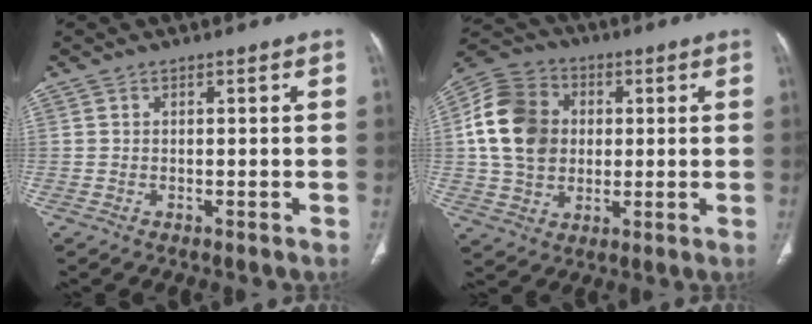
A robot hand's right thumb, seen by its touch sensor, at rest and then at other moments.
{"total": 15.2, "force": [1.5, 12.4, 8.7], "torque": [-0.151, 0.015, 0.026]}